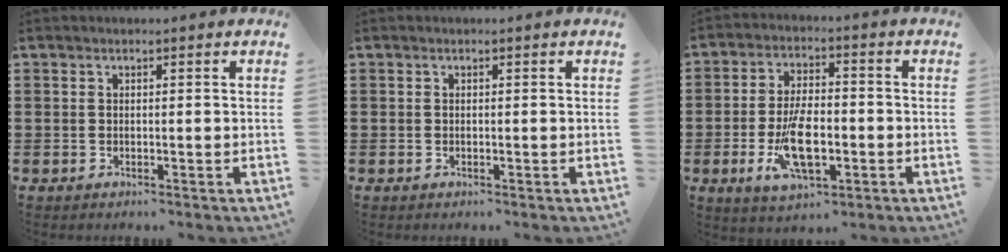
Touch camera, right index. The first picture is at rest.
{"total": 0.0}
{"total": 9.6, "force": [-2.5, 4.1, 8.3], "torque": [-0.176, -0.010, -0.044]}